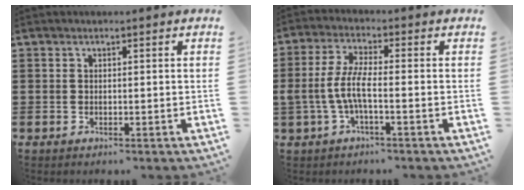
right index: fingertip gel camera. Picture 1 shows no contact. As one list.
[{"total": 5.6, "force": [-1.6, 1.2, 5.2], "torque": [-0.127, -0.012, -0.041]}]